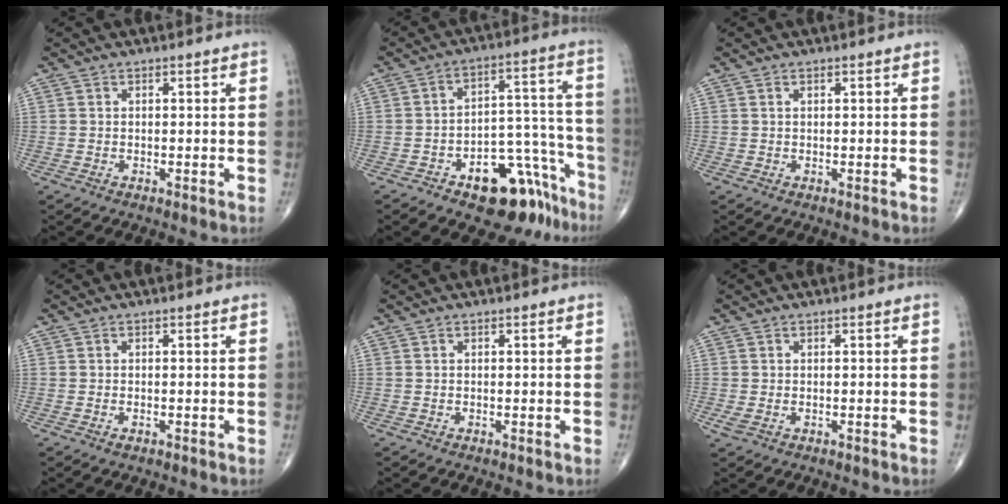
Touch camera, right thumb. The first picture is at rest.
{"total": 16.0, "force": [-9.9, 8.1, 9.6], "torque": [-0.073, 0.101, -0.137]}
{"total": 0.5, "force": [0.3, 0.3, 0.3], "torque": [-0.008, 0.001, 0.005]}
{"total": 0.7, "force": [-0.3, 0.4, 0.5], "torque": [-0.010, 0.000, -0.004]}
{"total": 0.0}
{"total": 1.5, "force": [-0.3, 1.0, 1.1], "torque": [-0.031, -0.004, -0.004]}